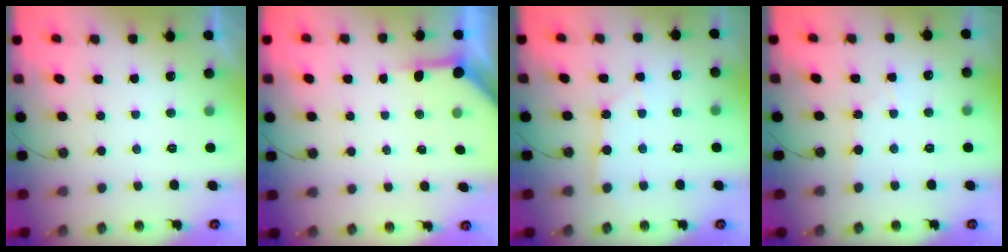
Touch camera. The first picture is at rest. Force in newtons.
{"total": 3.9, "press": 3.8, "slide": 0.5}
{"total": 2.5, "press": 2.5, "slide": 0.3}
{"total": 2.8, "press": 2.7, "slide": 0.4}